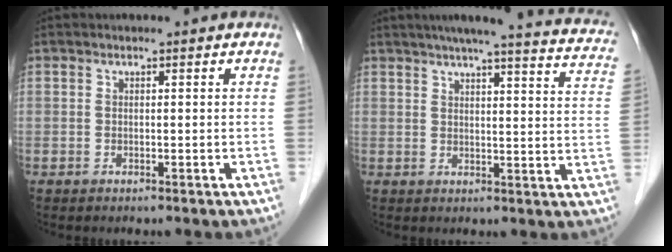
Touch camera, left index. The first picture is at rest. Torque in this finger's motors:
{"motor_torque": [-0.65, -0.91, 0.20, 0.04]}